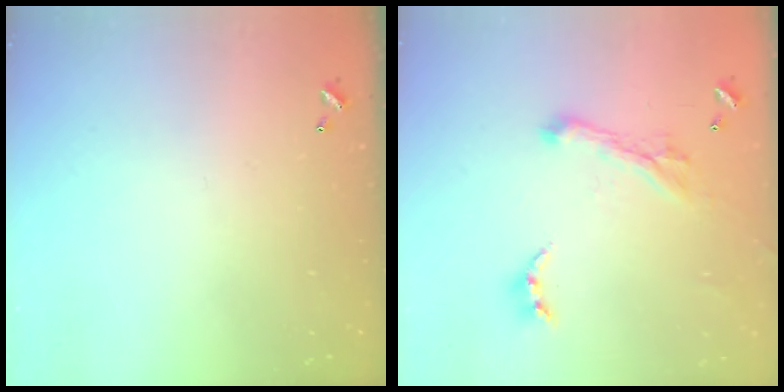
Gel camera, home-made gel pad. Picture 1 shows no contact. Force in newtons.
{"total": 2.8, "press": 2.5, "slide": 1.3}